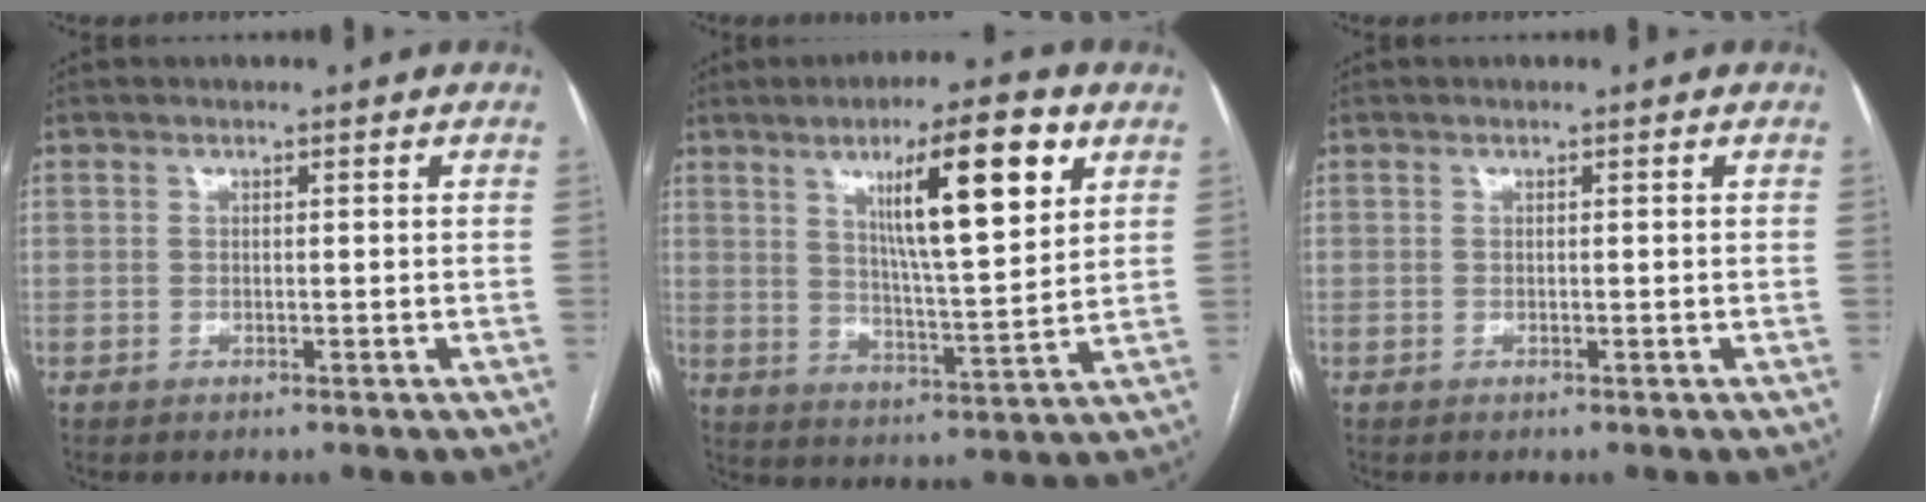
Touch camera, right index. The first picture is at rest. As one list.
[{"total": 13.8, "force": [6.2, 1.6, 12.3], "torque": [-0.198, -0.002, 0.100]}, {"total": 0.0}]